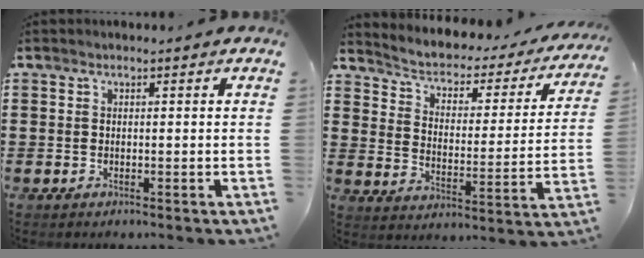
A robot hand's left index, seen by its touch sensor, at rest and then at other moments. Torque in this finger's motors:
{"motor_torque": [1.10, -1.04, 0.39, 0.05]}